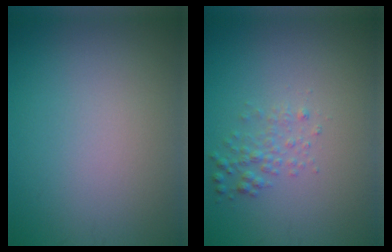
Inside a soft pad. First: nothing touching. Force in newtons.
{"total": 1.5, "press": 1.5, "slide": 0.1}